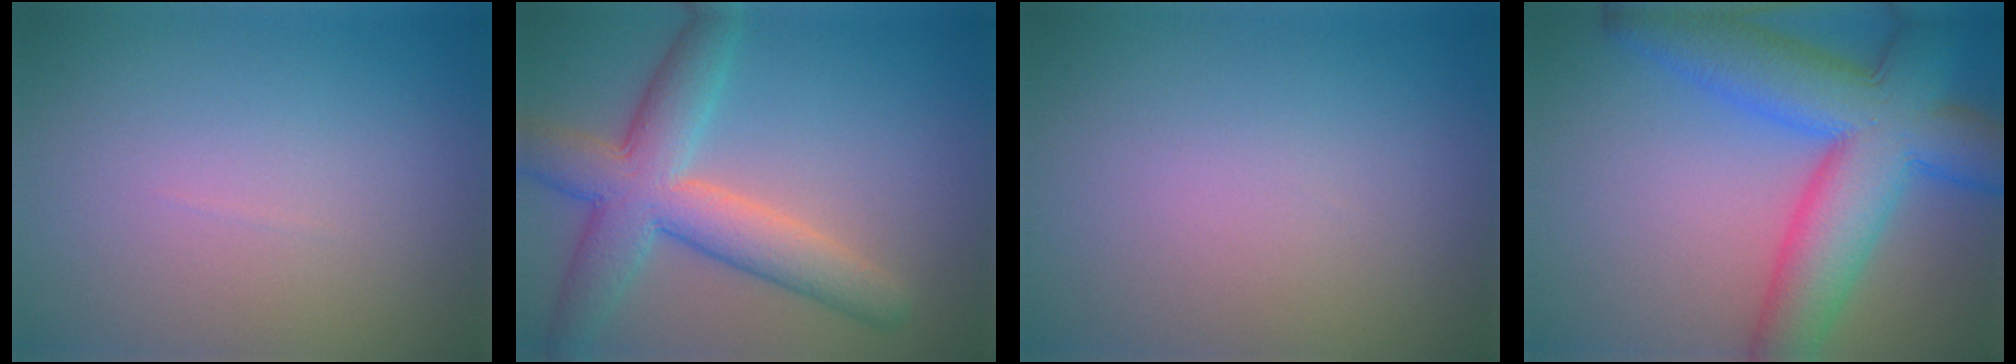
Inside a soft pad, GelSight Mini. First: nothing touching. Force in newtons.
{"total": 7.4, "press": 7.3, "slide": 0.2}
{"total": 0.0}
{"total": 11.8, "press": 11.8, "slide": 0.3}